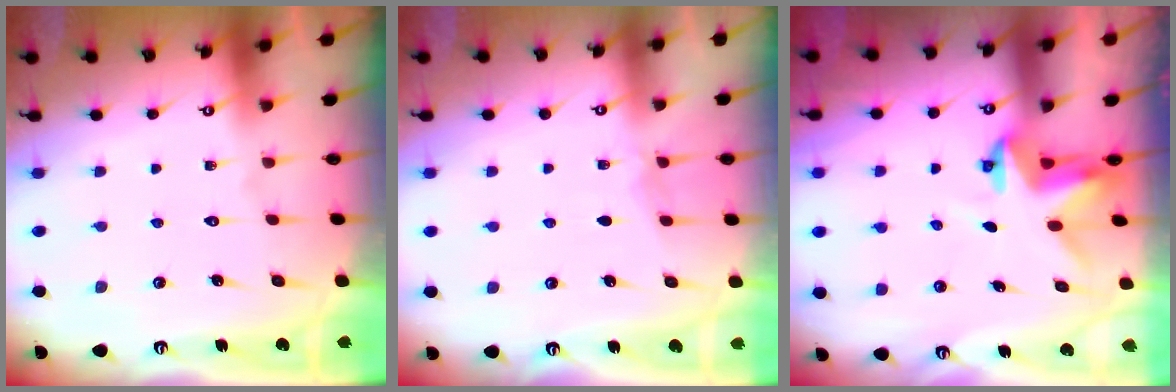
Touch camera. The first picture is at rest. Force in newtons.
{"total": 2.4, "press": 2.4, "slide": 0.3}
{"total": 3.2, "press": 3.2, "slide": 0.1}